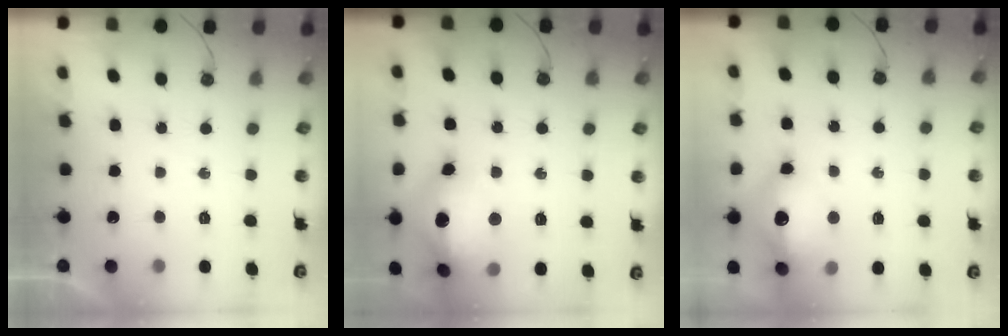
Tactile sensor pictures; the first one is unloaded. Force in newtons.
{"total": 18.9, "press": 18.8, "slide": 1.9}
{"total": 14.7, "press": 14.7, "slide": 1.5}